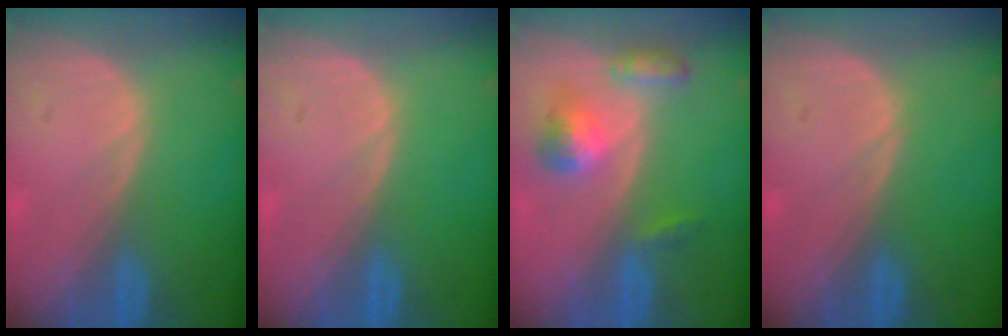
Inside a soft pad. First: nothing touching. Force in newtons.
{"total": 0.0}
{"total": 5.7, "press": 5.2, "slide": 2.3}
{"total": 0.0}